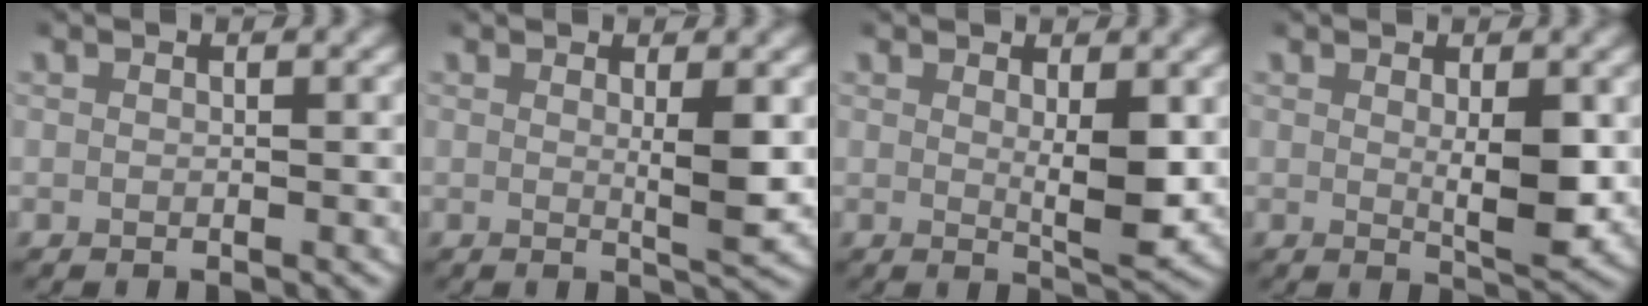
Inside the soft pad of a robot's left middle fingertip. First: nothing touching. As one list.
[{"total": 2.6, "force": [0.7, 0.1, 2.5], "torque": [-0.037, -0.012, 0.013]}, {"total": 3.3, "force": [0.9, 0.8, 3.1], "torque": [-0.048, -0.017, 0.018]}, {"total": 3.5, "force": [0.6, 1.0, 3.3], "torque": [-0.052, -0.016, 0.013]}]